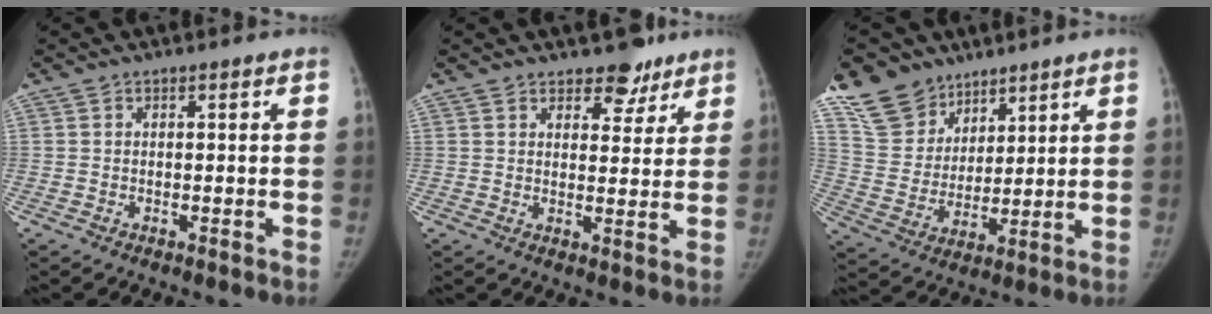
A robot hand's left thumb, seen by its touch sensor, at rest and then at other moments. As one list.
[{"total": 6.1, "force": [4.6, 3.3, 2.2], "torque": [0.004, -0.027, 0.066]}, {"total": 12.4, "force": [9.2, 8.0, 2.3], "torque": [-0.017, -0.045, 0.187]}]